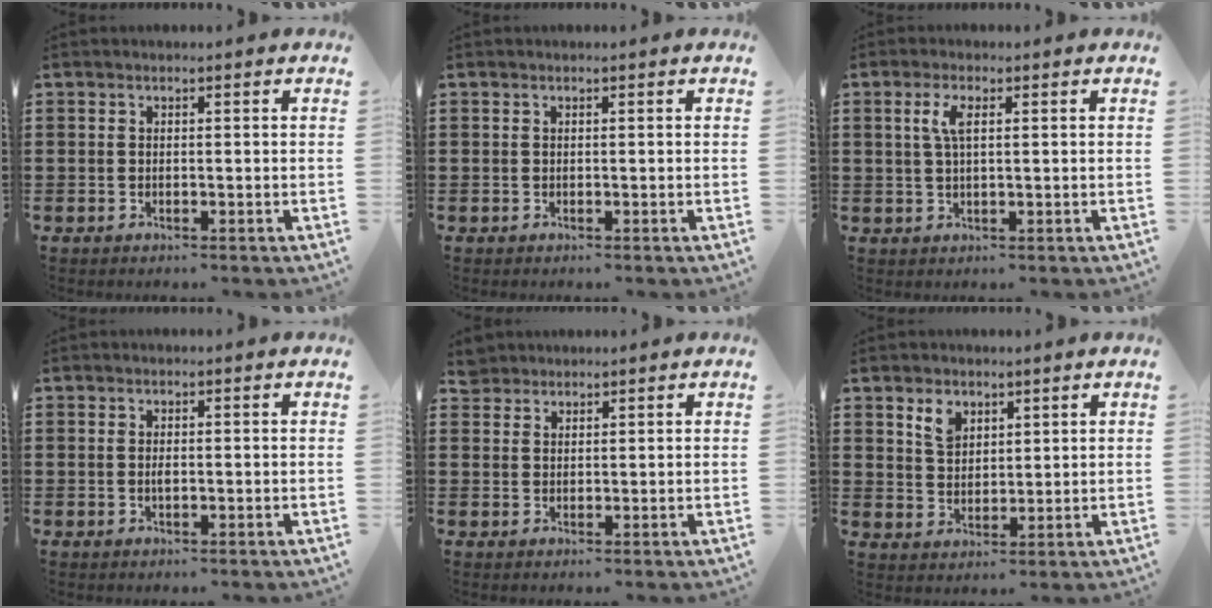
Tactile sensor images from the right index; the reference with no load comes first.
{"total": 0.0}
{"total": 3.4, "force": [0.9, 1.1, 3.0], "torque": [-0.062, 0.009, 0.013]}
{"total": 1.0, "force": [-0.1, 0.4, 0.9], "torque": [-0.017, 0.000, -0.003]}
{"total": 2.7, "force": [2.4, 1.2, 0.1], "torque": [-0.009, 0.010, 0.049]}
{"total": 4.1, "force": [2.7, 2.6, 1.7], "torque": [-0.035, 0.004, 0.048]}